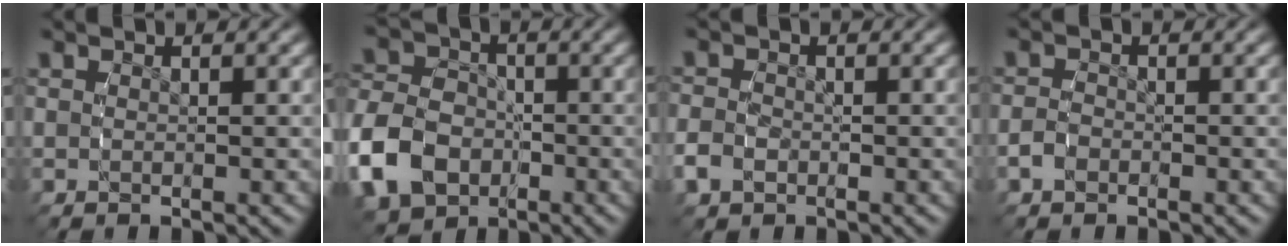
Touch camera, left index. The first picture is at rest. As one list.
[{"total": 9.0, "force": [-3.5, 7.7, 3.0], "torque": [-0.084, -0.041, -0.056]}, {"total": 2.7, "force": [-1.4, 2.2, 0.7], "torque": [-0.034, -0.012, -0.023]}, {"total": 1.5, "force": [-1.2, 0.9, 0.1], "torque": [-0.010, -0.001, -0.025]}]